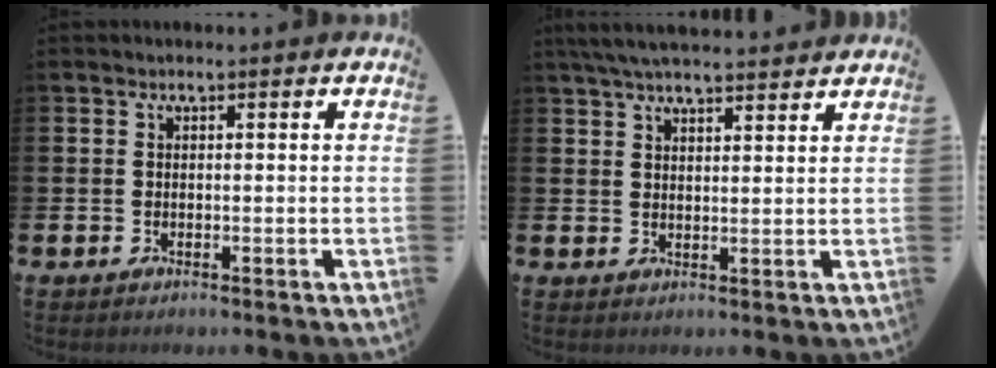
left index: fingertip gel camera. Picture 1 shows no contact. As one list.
[{"total": 5.1, "force": [4.8, 0.6, 1.6], "torque": [-0.039, -0.015, 0.088]}]